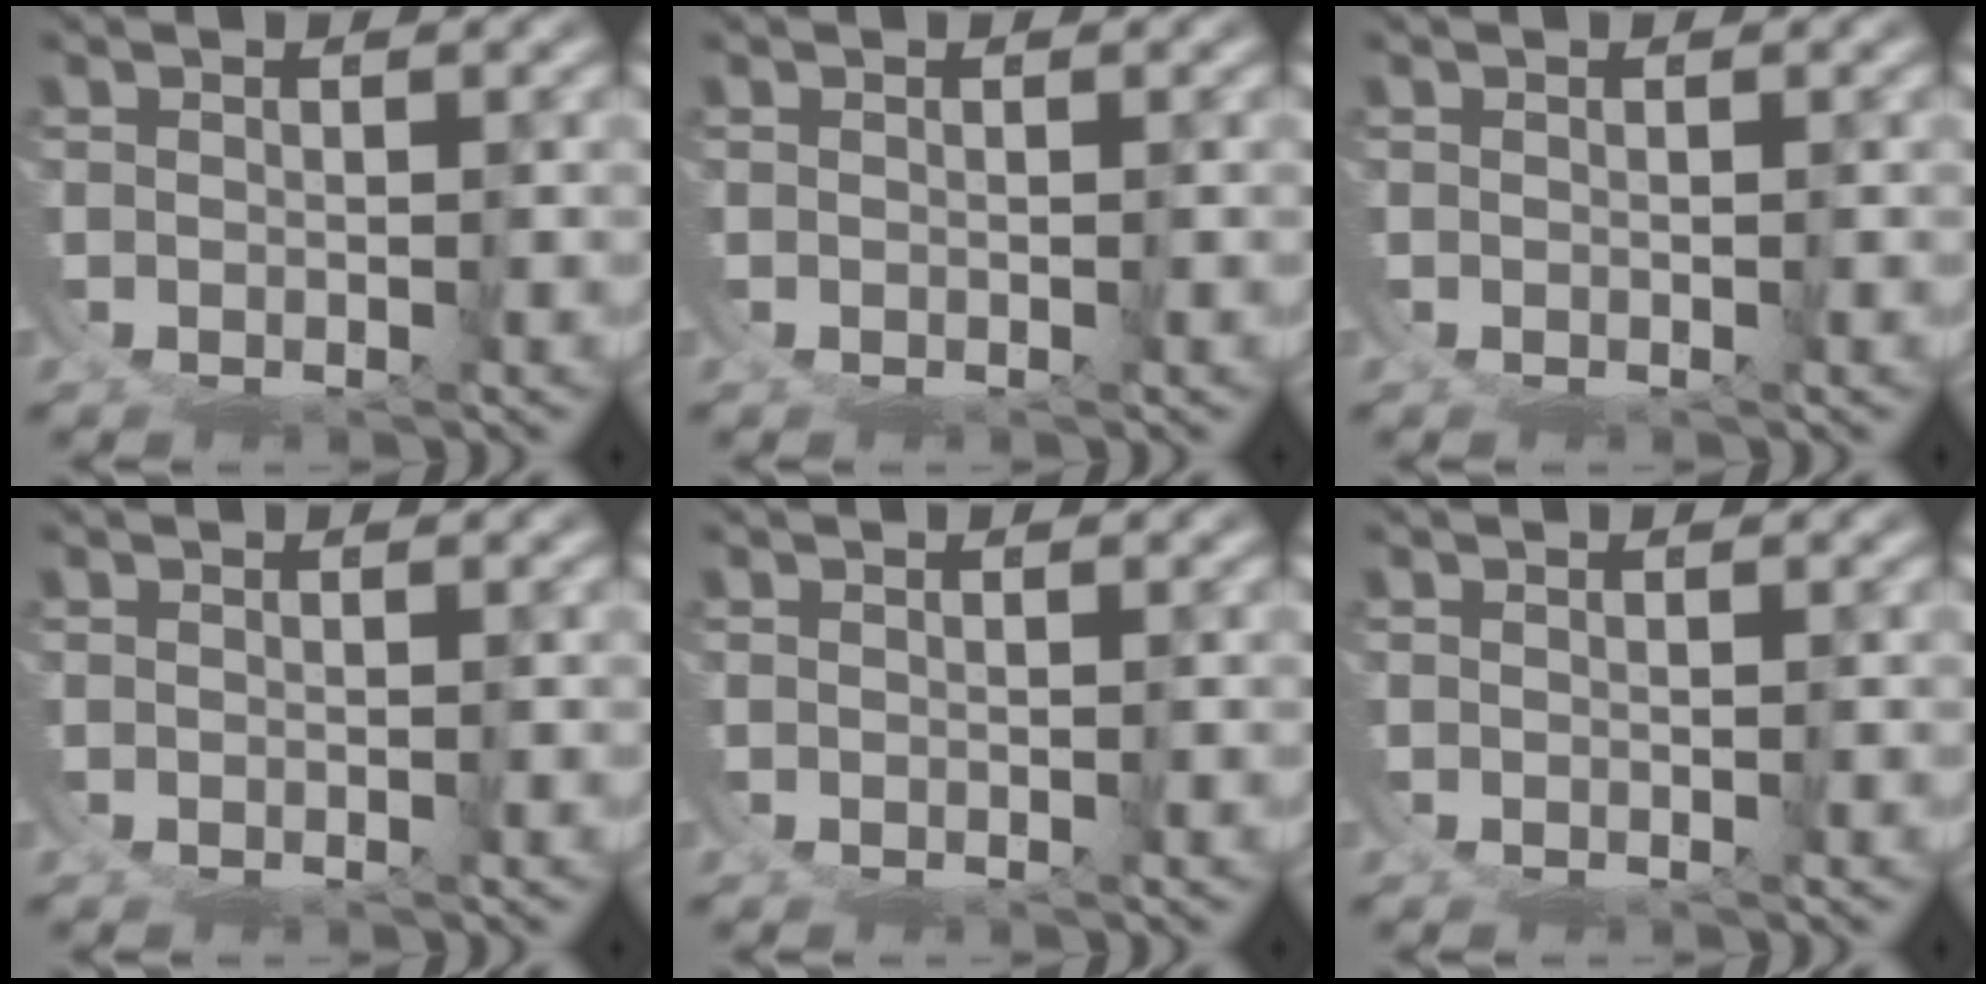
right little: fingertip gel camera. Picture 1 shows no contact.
{"total": 0.0}
{"total": 0.0}
{"total": 0.0}
{"total": 0.0}
{"total": 0.0}